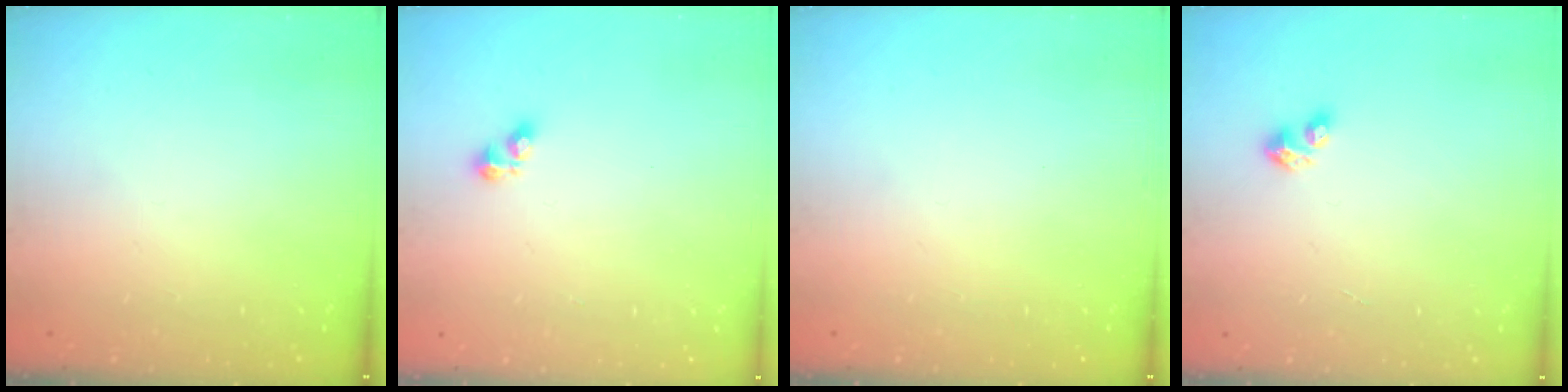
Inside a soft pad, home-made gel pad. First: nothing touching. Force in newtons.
{"total": 3.5, "press": 3.4, "slide": 0.6}
{"total": 0.0}
{"total": 3.0, "press": 2.9, "slide": 0.3}